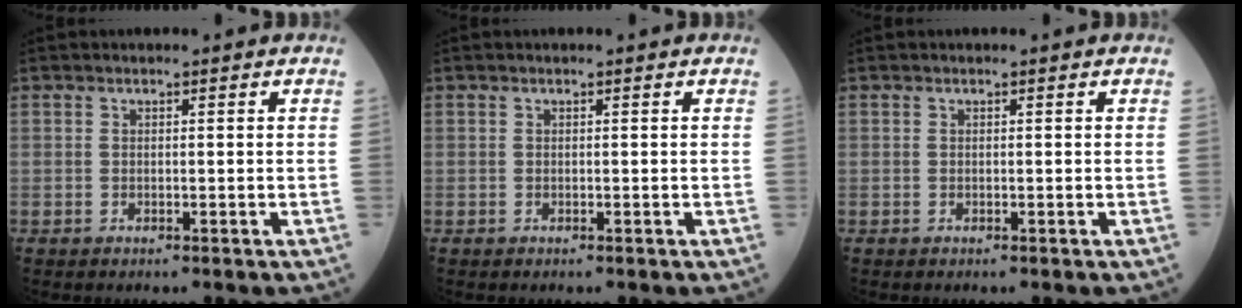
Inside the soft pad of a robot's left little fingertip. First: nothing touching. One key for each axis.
{"total": 0.0}
{"total": 0.0}